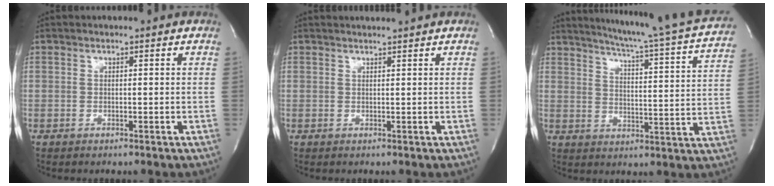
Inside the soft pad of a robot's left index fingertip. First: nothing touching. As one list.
[{"total": 2.2, "force": [2.0, -0.5, 0.7], "torque": [-0.007, 0.004, 0.028]}, {"total": 22.7, "force": [20.7, -0.6, 9.4], "torque": [-0.146, -0.071, 0.253]}]